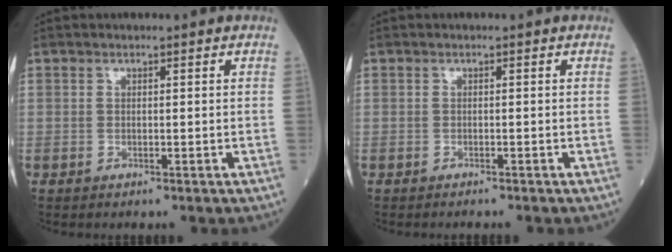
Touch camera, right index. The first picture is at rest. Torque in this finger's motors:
{"motor_torque": [-0.17, -0.16, 0.04, -0.02]}